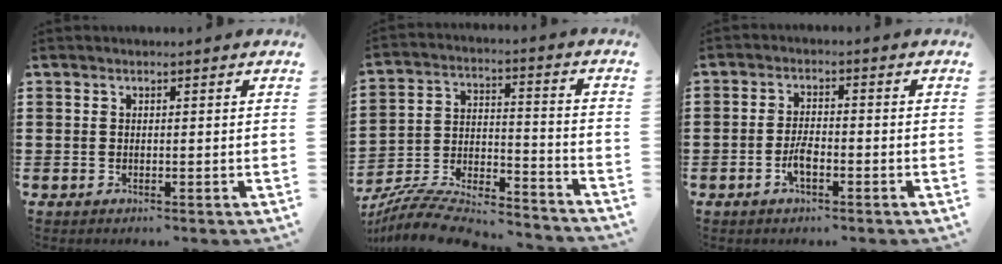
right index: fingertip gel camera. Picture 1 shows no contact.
{"total": 8.1, "force": [-7.6, 1.6, 2.4], "torque": [-0.050, 0.003, -0.151]}
{"total": 3.4, "force": [-1.6, 1.1, 2.7], "torque": [-0.063, -0.003, -0.033]}